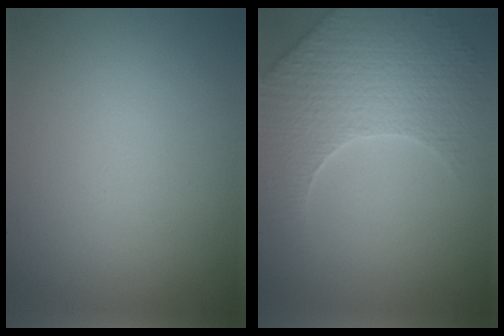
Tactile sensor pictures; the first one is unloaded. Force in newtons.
{"total": 5.4, "press": 4.8, "slide": 2.5}